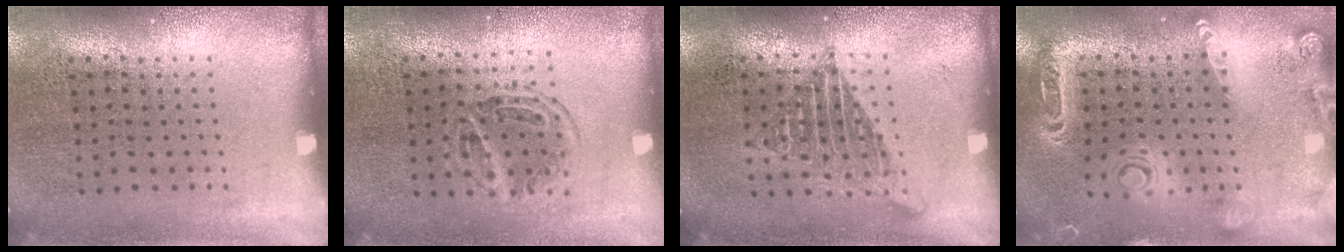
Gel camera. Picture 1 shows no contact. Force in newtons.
{"total": 1.1, "press": 0.9, "slide": 0.6}
{"total": 1.2, "press": 1.2, "slide": 0.1}
{"total": 2.0, "press": 1.9, "slide": 0.5}